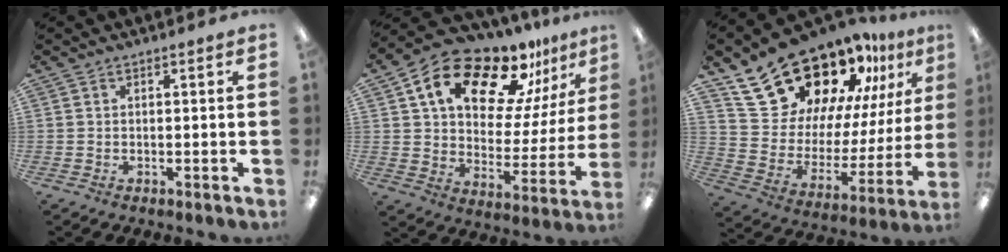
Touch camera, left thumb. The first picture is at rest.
{"total": 19.2, "force": [13.5, 9.0, 10.2], "torque": [-0.181, -0.081, 0.231]}
{"total": 24.2, "force": [19.6, 10.9, 9.0], "torque": [-0.151, -0.135, 0.360]}